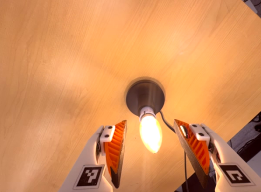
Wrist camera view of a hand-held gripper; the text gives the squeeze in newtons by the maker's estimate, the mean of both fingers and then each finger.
{"total": 0.0}